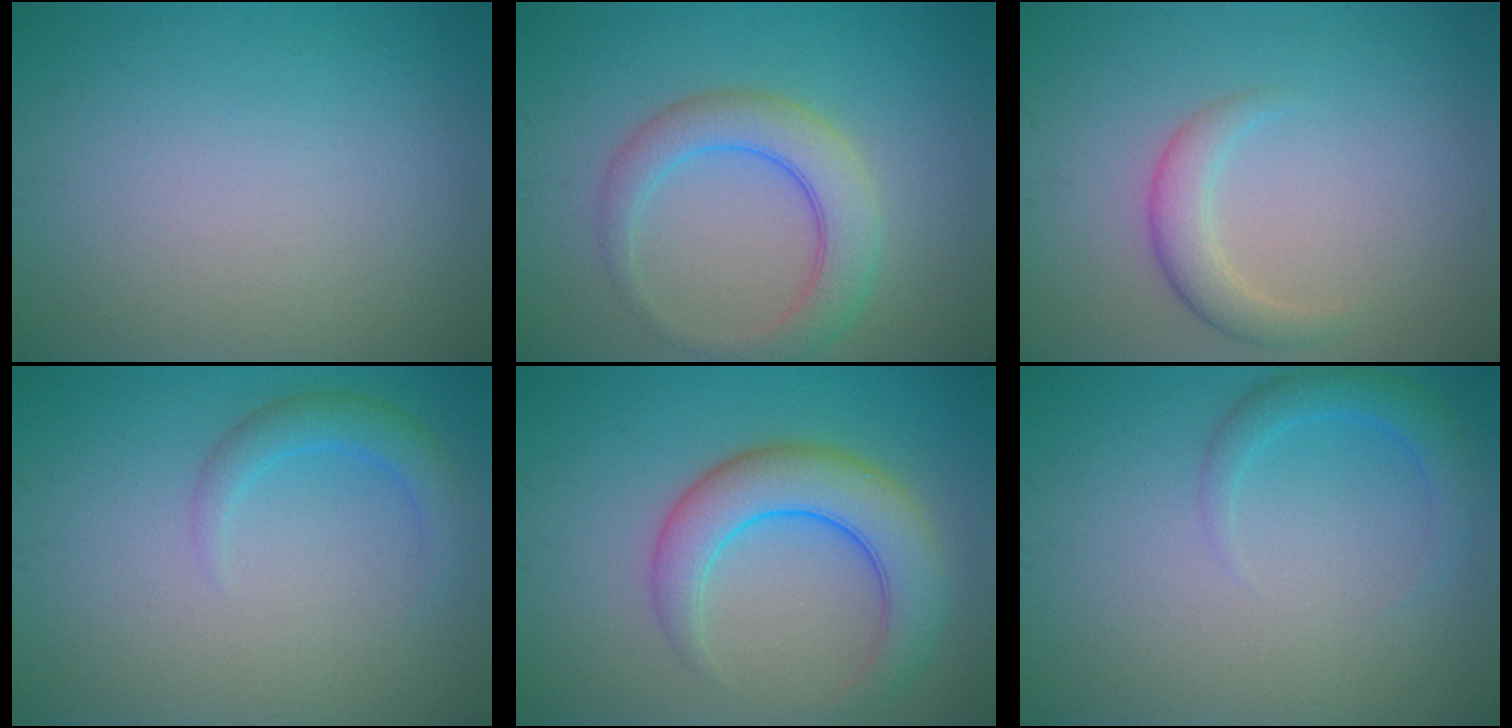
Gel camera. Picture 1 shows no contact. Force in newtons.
{"total": 4.6, "press": 4.6, "slide": 0.2}
{"total": 2.4, "press": 2.4, "slide": 0.1}
{"total": 2.4, "press": 2.4, "slide": 0.1}
{"total": 6.1, "press": 6.1, "slide": 0.4}
{"total": 2.2, "press": 2.2, "slide": 0.3}